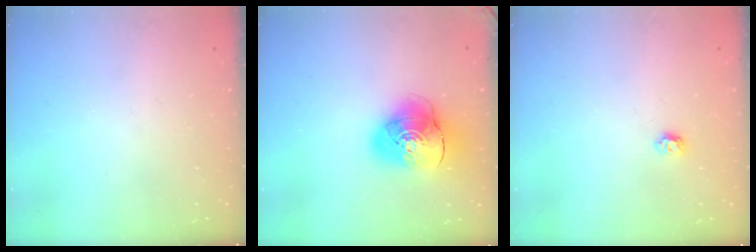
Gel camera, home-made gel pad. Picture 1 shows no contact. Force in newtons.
{"total": 14.4, "press": 14.2, "slide": 2.1}
{"total": 3.9, "press": 3.9, "slide": 0.6}